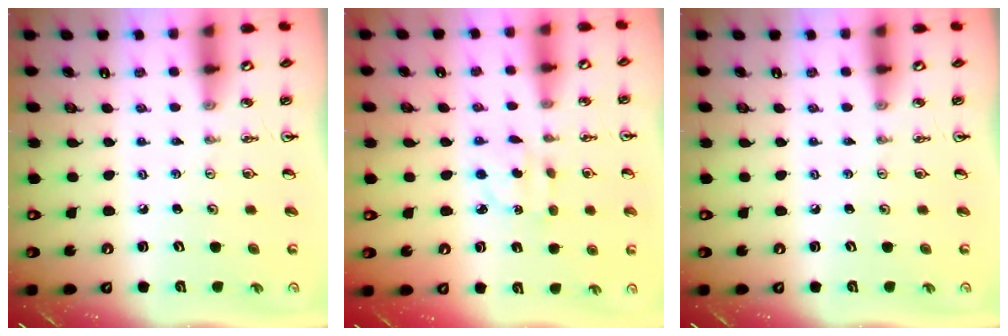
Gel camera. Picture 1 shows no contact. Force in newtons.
{"total": 2.9, "press": 2.9, "slide": 0.6}
{"total": 0.0}